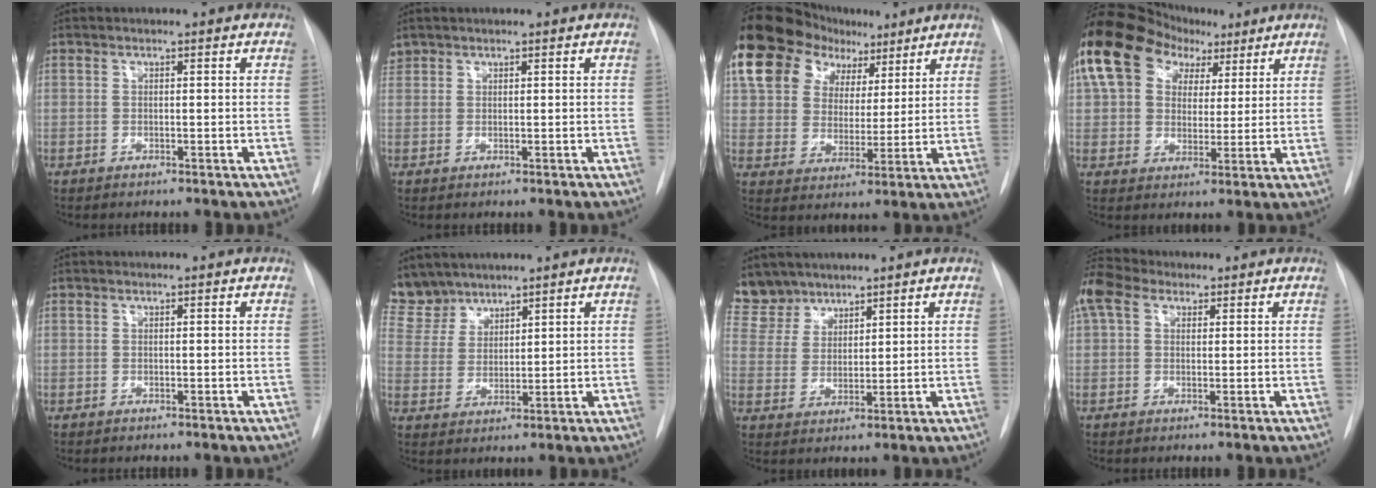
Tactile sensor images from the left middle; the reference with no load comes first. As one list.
[{"total": 1.3, "force": [1.1, 0.7, 0.0], "torque": [0.000, 0.015, 0.023]}, {"total": 16.9, "force": [10.6, 10.9, 7.4], "torque": [-0.127, 0.061, 0.186]}, {"total": 16.0, "force": [8.6, 10.9, 7.9], "torque": [-0.162, 0.062, 0.148]}, {"total": 0.0}, {"total": 6.6, "force": [6.1, 2.5, 0.0], "torque": [0.001, 0.005, 0.133]}, {"total": 7.0, "force": [6.2, 3.3, 0.0], "torque": [0.004, 0.005, 0.130]}, {"total": 6.4, "force": [3.6, 4.1, 3.3], "torque": [-0.088, 0.038, 0.070]}]